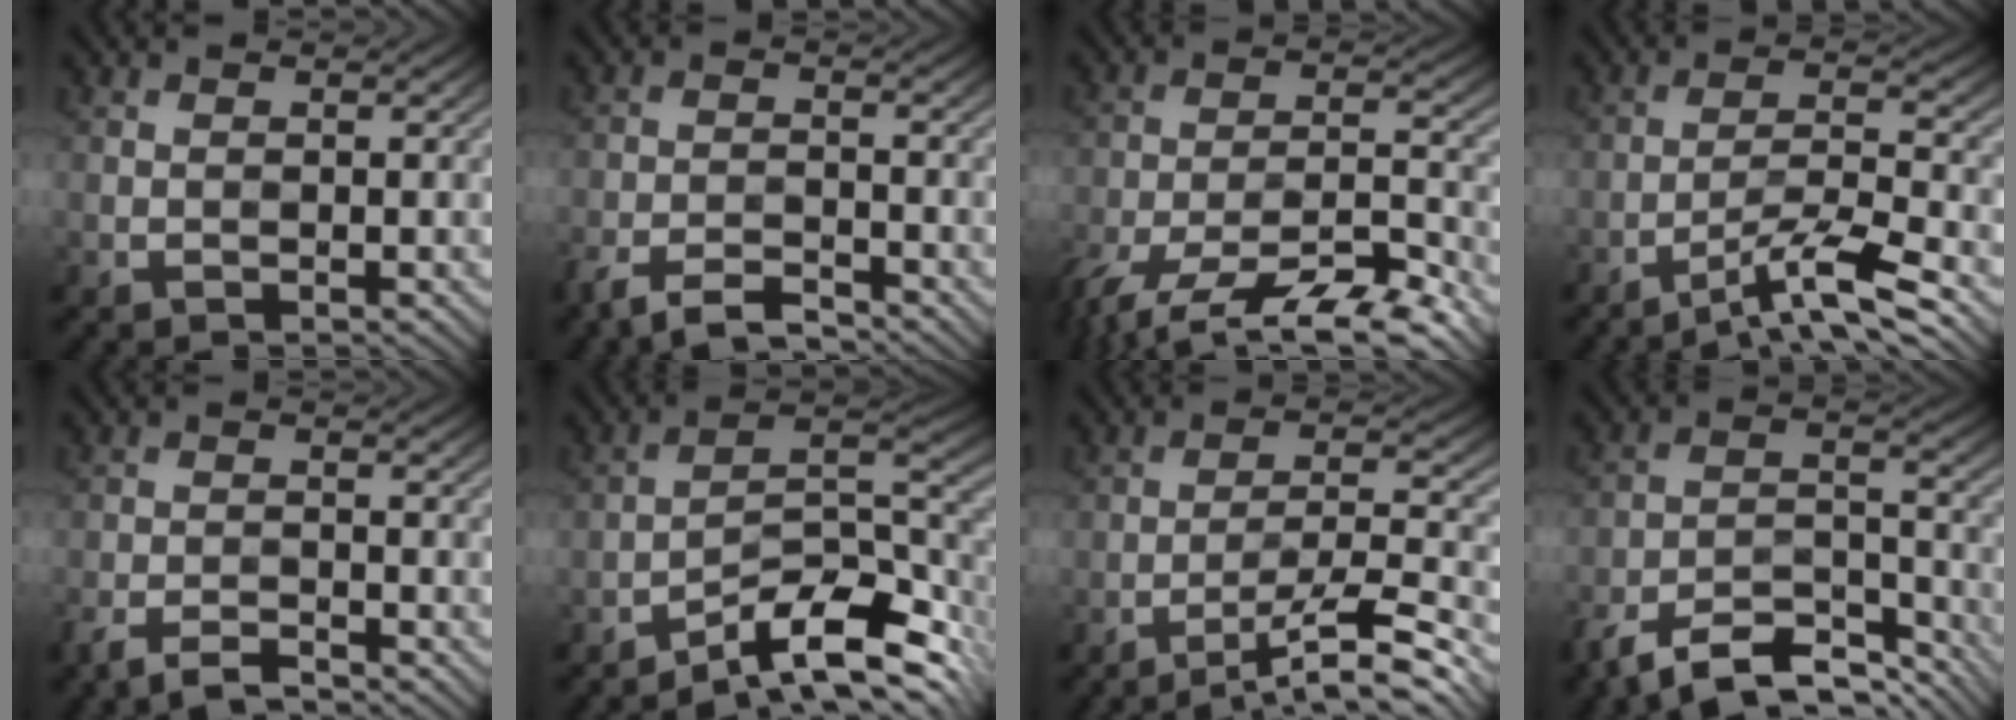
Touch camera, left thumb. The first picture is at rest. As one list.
[{"total": 5.2, "force": [-4.4, 1.2, 2.5], "torque": [-0.049, -0.006, -0.085]}, {"total": 13.5, "force": [-10.1, 4.0, 8.0], "torque": [-0.156, -0.014, -0.180]}, {"total": 8.4, "force": [-6.0, 1.1, 5.8], "torque": [-0.096, 0.015, -0.110]}, {"total": 3.8, "force": [-3.2, 0.8, 1.9], "torque": [-0.042, -0.005, -0.067]}, {"total": 10.6, "force": [-7.0, 2.5, 7.6], "torque": [-0.119, 0.005, -0.128]}, {"total": 10.7, "force": [-8.1, 1.5, 6.8], "torque": [-0.122, 0.010, -0.123]}, {"total": 10.9, "force": [-8.8, 3.5, 5.3], "torque": [-0.091, -0.001, -0.164]}]